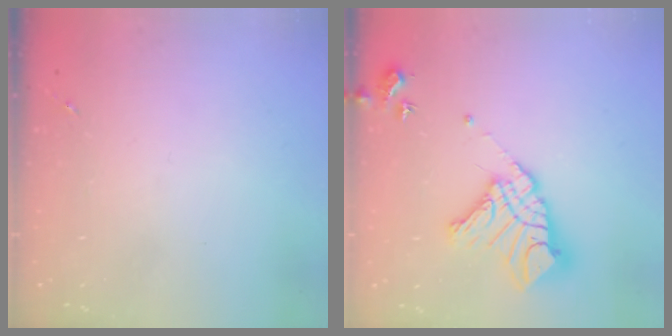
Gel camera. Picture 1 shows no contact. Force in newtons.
{"total": 16.3, "press": 16.2, "slide": 2.0}